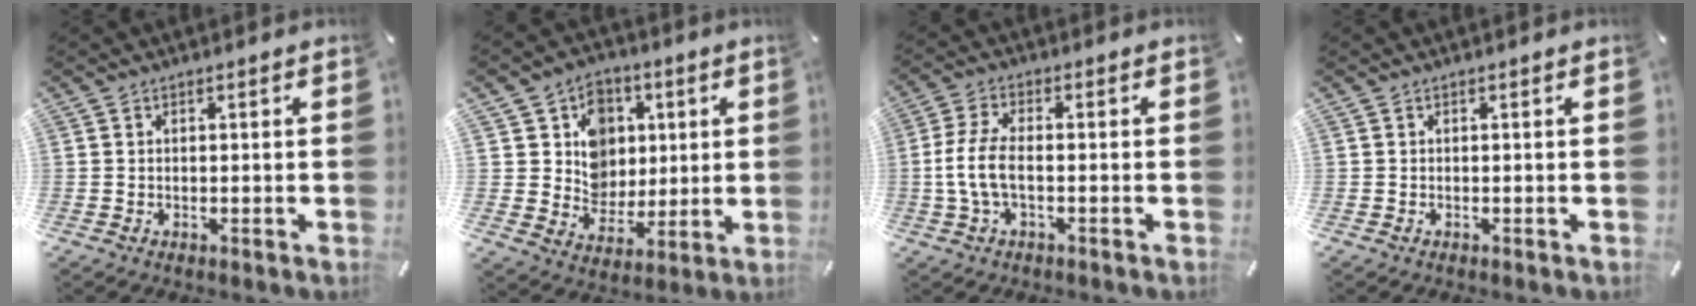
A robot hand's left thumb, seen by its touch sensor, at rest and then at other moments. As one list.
[{"total": 11.1, "force": [2.4, 10.5, 2.7], "torque": [-0.036, -0.023, 0.049]}, {"total": 7.6, "force": [-1.2, 3.3, 6.8], "torque": [-0.148, -0.006, -0.025]}, {"total": 0.0}]